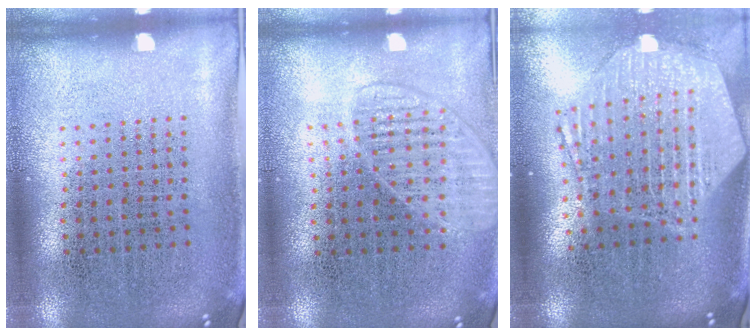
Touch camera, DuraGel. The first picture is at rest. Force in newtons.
{"total": 1.5, "press": 1.4, "slide": 0.5}
{"total": 3.0, "press": 2.4, "slide": 1.8}